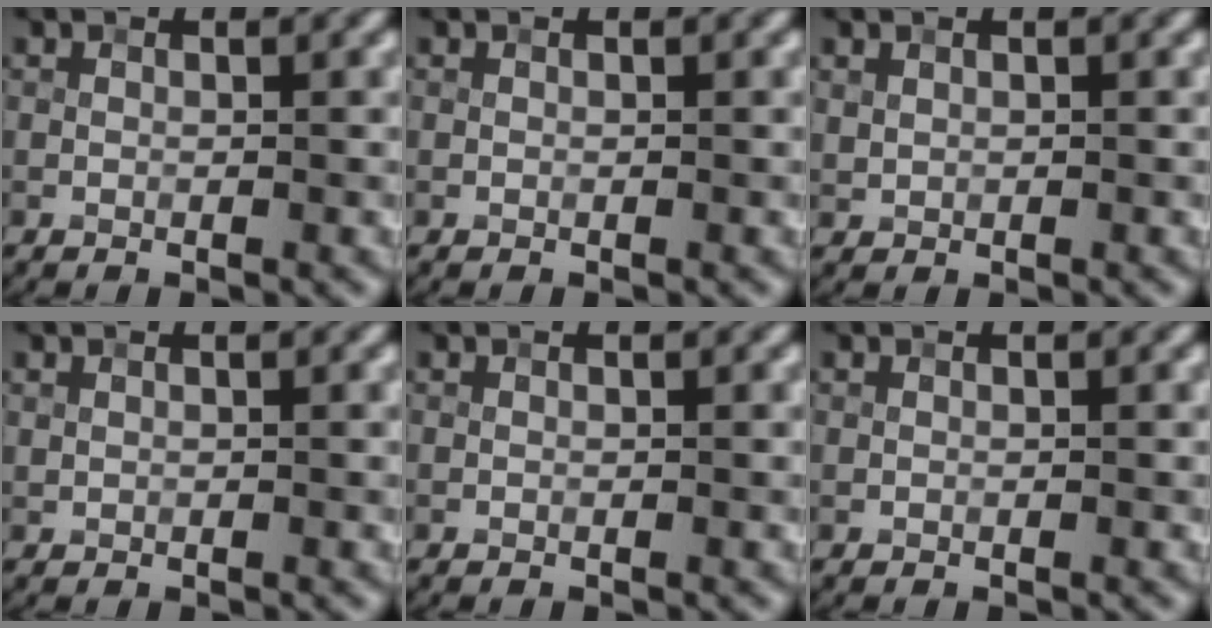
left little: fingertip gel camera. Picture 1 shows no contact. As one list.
[{"total": 0.0}, {"total": 0.6, "force": [0.3, 0.5, 0.2], "torque": [-0.002, -0.003, 0.011]}, {"total": 0.0}, {"total": 0.0}, {"total": 0.0}]